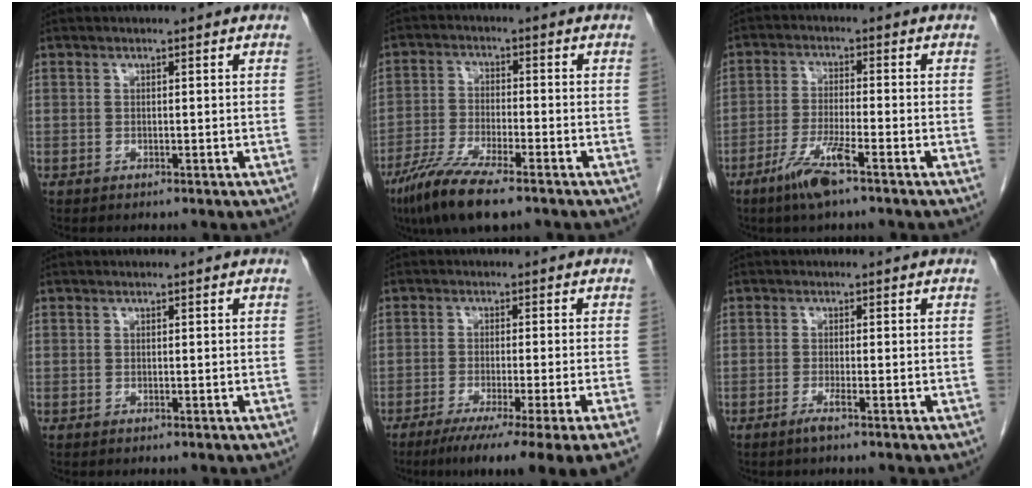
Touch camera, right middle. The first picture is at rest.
{"total": 9.7, "force": [-6.8, 1.5, 6.7], "torque": [-0.131, -0.024, -0.123]}
{"total": 6.3, "force": [-4.0, 0.2, 4.9], "torque": [-0.100, -0.011, -0.077]}
{"total": 0.0}
{"total": 13.0, "force": [-9.4, -1.5, 8.8], "torque": [-0.098, -0.034, -0.139]}
{"total": 1.5, "force": [-1.0, -0.3, 1.1], "torque": [-0.022, -0.001, -0.021]}